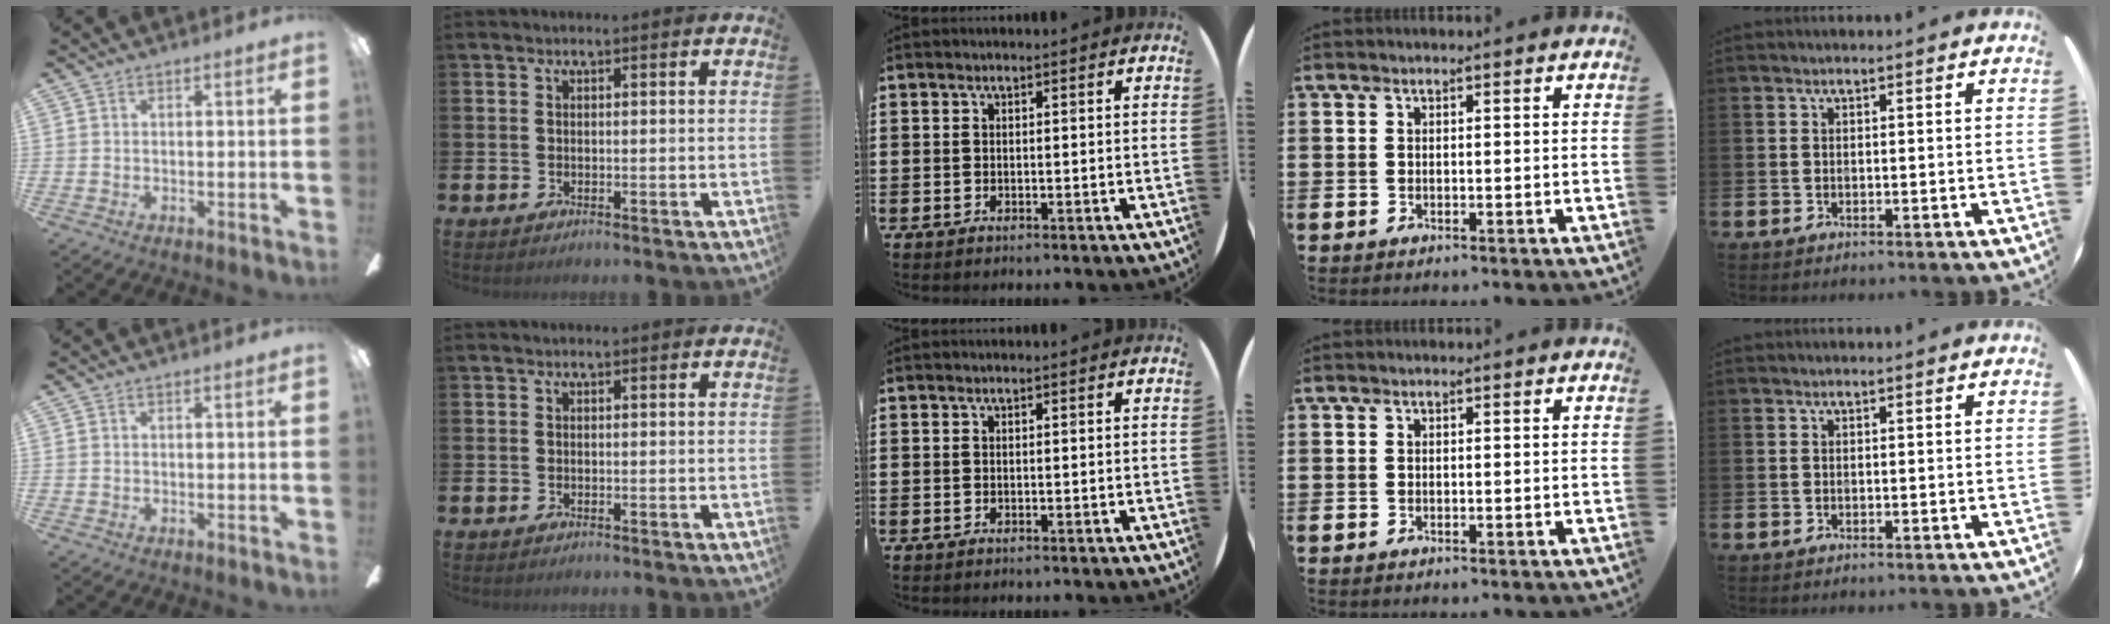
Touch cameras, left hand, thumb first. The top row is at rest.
{}